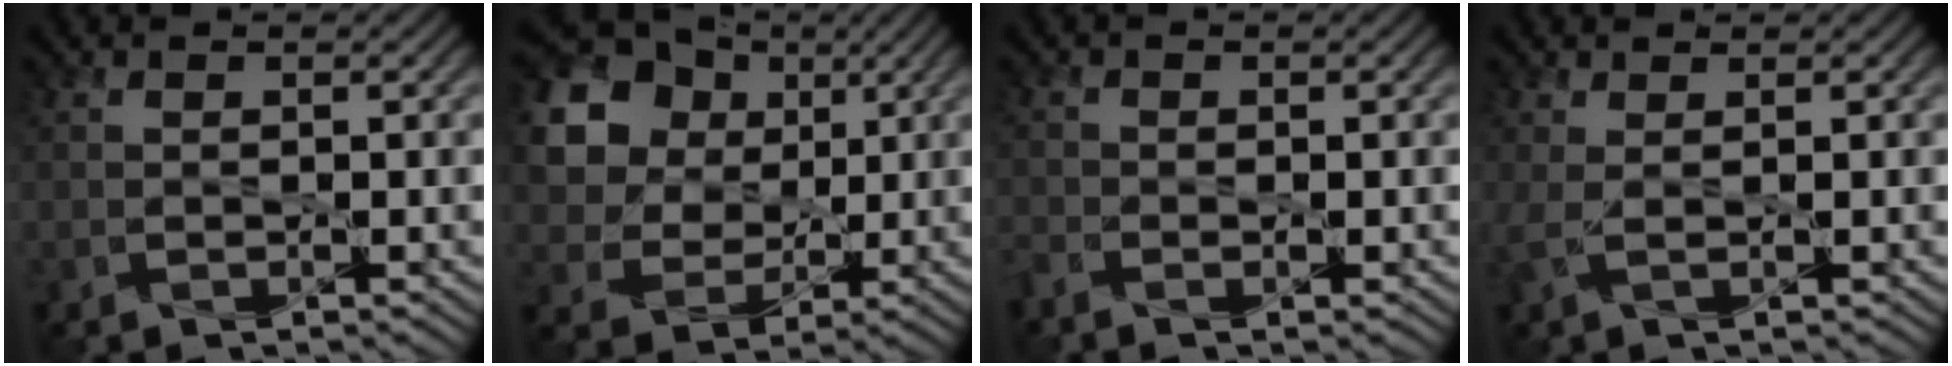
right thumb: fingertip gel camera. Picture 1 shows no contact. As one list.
[{"total": 18.0, "force": [7.3, 14.5, 7.7], "torque": [-0.230, 0.022, 0.163]}, {"total": 2.3, "force": [-1.7, 0.7, 1.4], "torque": [-0.037, -0.010, -0.039]}, {"total": 1.9, "force": [0.6, 0.4, 1.8], "torque": [-0.043, 0.006, 0.008]}]